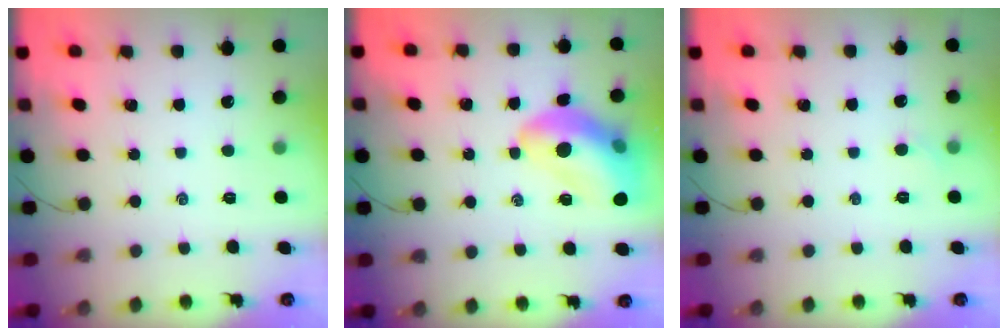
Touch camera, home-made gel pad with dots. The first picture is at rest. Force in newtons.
{"total": 15.1, "press": 14.7, "slide": 3.5}
{"total": 2.7, "press": 2.5, "slide": 0.9}